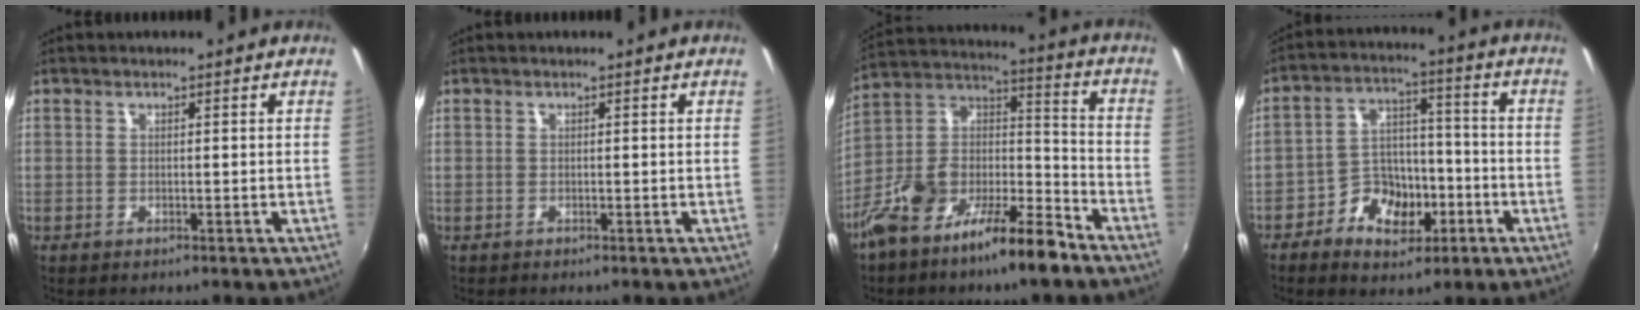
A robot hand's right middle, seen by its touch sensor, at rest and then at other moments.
{"total": 0.0}
{"total": 17.1, "force": [-10.8, 6.0, 11.8], "torque": [-0.216, 0.011, -0.197]}
{"total": 10.5, "force": [-5.3, 7.0, 5.9], "torque": [-0.119, 0.020, -0.087]}